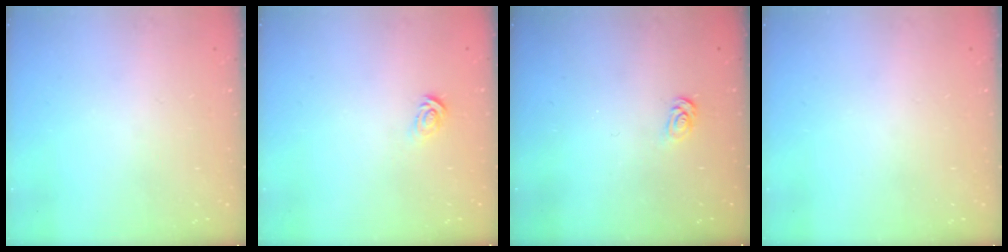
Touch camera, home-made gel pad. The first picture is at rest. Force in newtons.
{"total": 2.8, "press": 2.8, "slide": 0.2}
{"total": 2.6, "press": 2.6, "slide": 0.3}
{"total": 0.0}